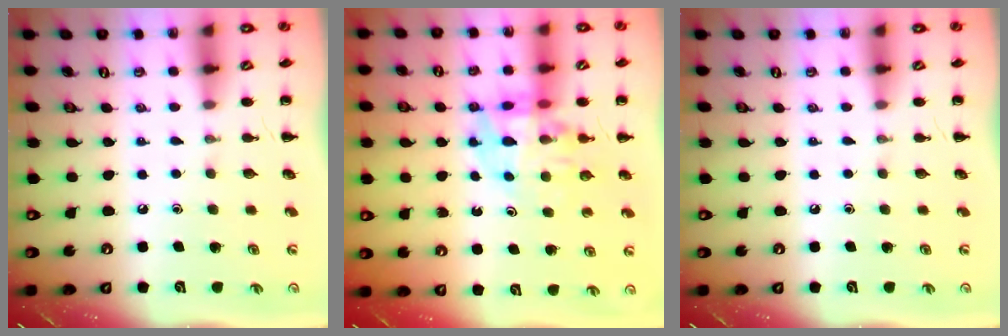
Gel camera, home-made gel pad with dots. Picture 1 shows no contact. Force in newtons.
{"total": 10.8, "press": 10.4, "slide": 2.8}
{"total": 0.0}